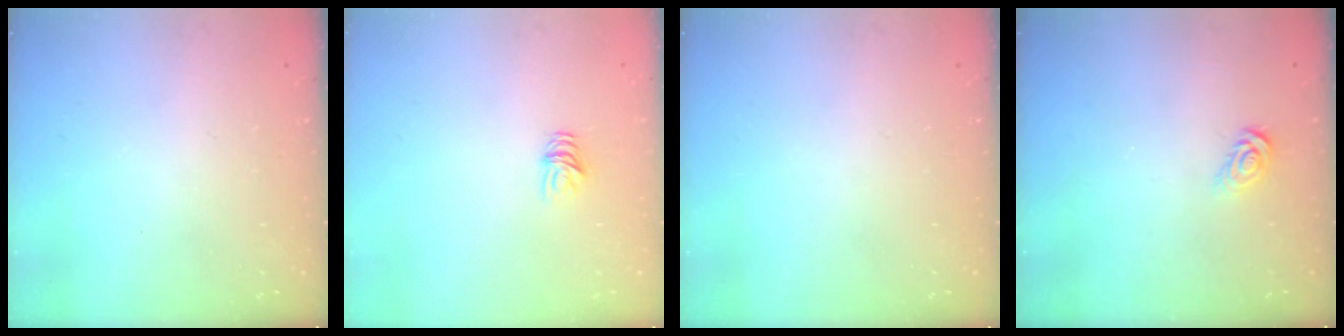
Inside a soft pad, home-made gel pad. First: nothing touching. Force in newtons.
{"total": 5.1, "press": 5.0, "slide": 0.4}
{"total": 0.0}
{"total": 3.5, "press": 3.5, "slide": 0.2}